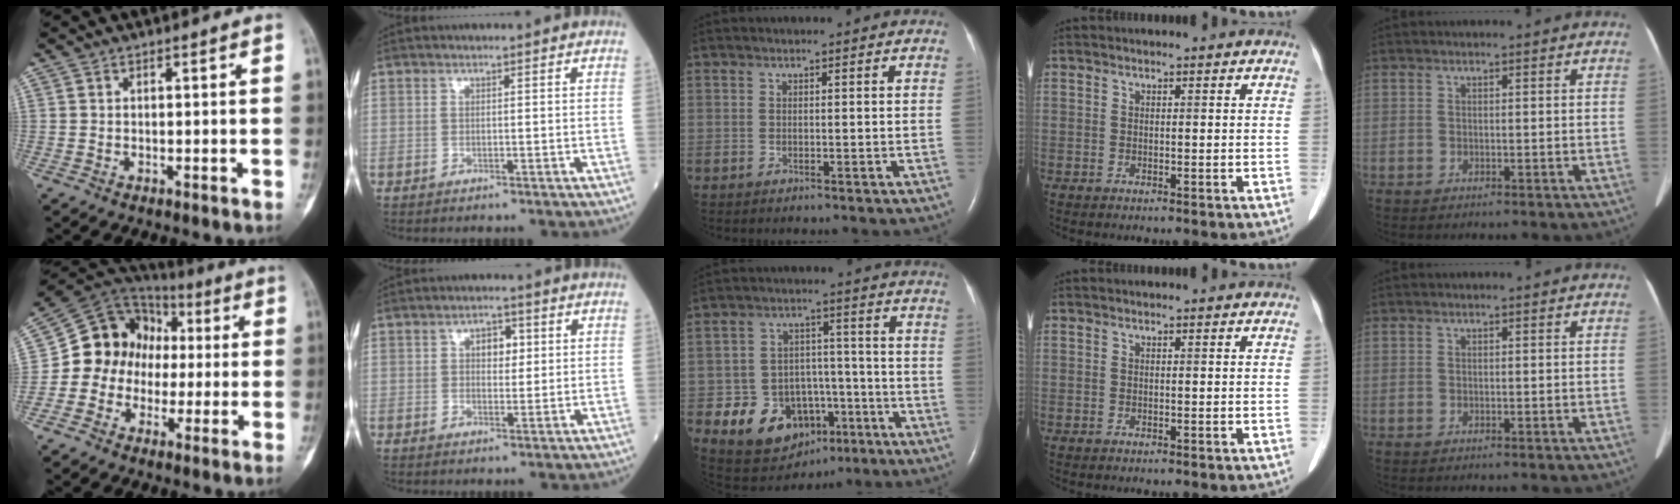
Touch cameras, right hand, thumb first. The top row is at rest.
{"thumb": {"total": 14.6, "force": [-0.3, 12.8, 7.0], "torque": [-0.086, 0.048, -0.011]}, "index": {"total": 3.4, "force": [0.9, 2.0, 2.6], "torque": [-0.036, 0.008, 0.013]}, "middle": {"total": 11.9, "force": [-5.2, 9.3, 5.3], "torque": [-0.088, 0.030, -0.067]}}